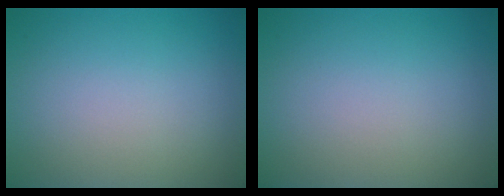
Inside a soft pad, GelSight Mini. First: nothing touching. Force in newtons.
{"total": 0.0}